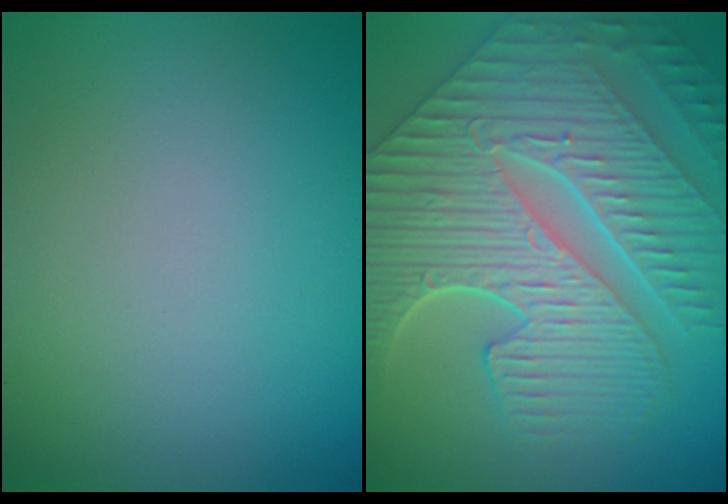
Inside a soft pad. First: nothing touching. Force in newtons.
{"total": 10.2, "press": 7.0, "slide": 7.4}